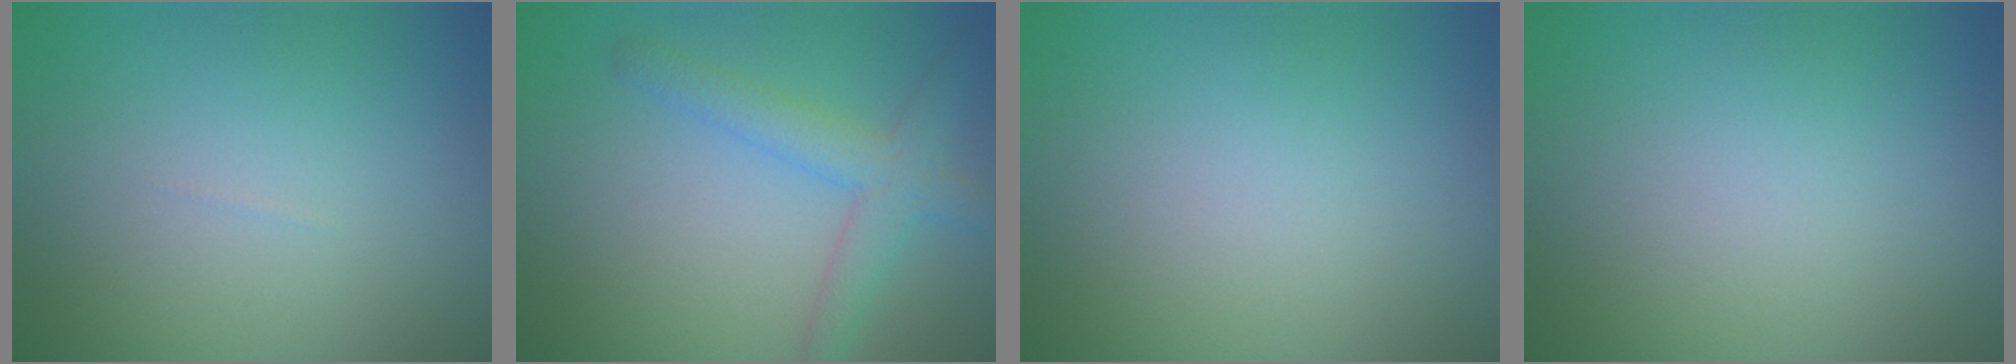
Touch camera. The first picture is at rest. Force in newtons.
{"total": 3.6, "press": 3.6, "slide": 0.1}
{"total": 0.0}
{"total": 0.0}